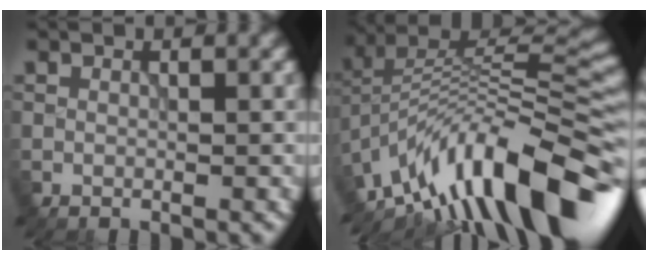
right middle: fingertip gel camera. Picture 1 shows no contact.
{"total": 13.0, "force": [-6.8, 4.5, 10.2], "torque": [-0.174, 0.042, -0.126]}